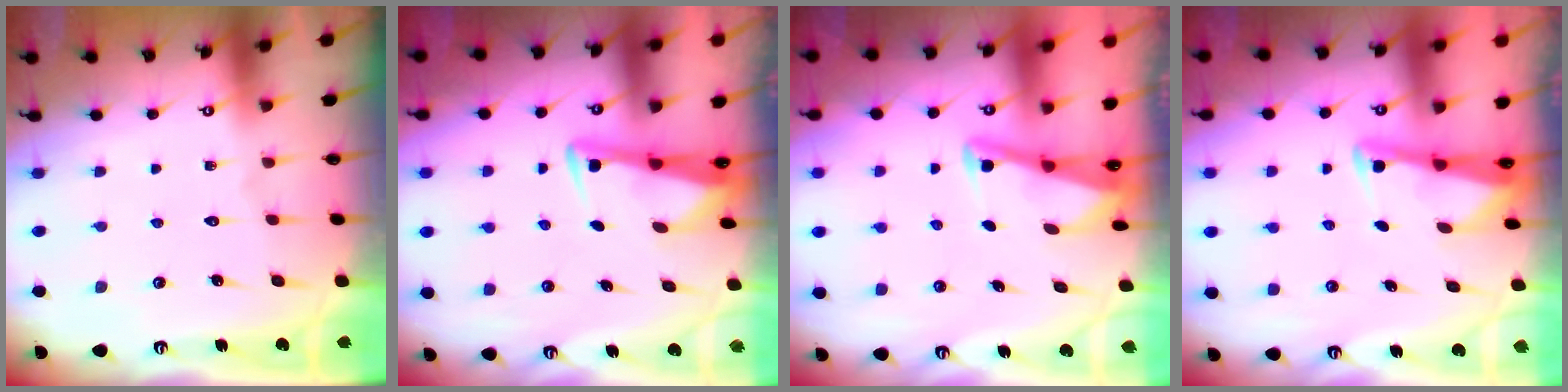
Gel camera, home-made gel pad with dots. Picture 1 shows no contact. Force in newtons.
{"total": 3.4, "press": 3.4, "slide": 0.4}
{"total": 2.8, "press": 2.8, "slide": 0.4}
{"total": 2.7, "press": 2.7, "slide": 0.2}